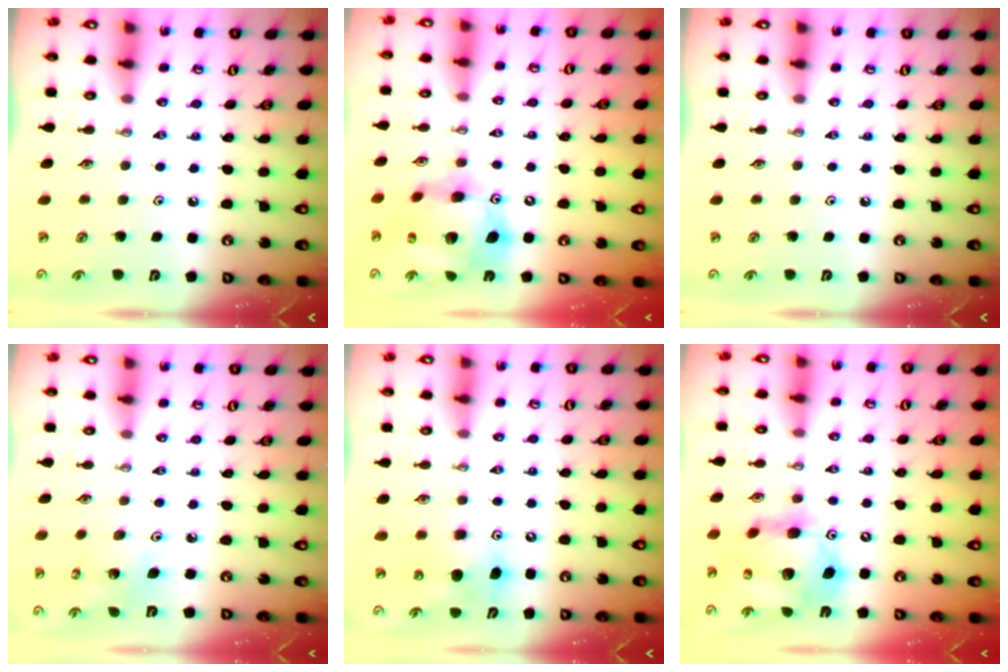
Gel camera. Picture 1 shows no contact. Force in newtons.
{"total": 16.7, "press": 16.6, "slide": 1.6}
{"total": 0.0}
{"total": 3.5, "press": 3.5, "slide": 0.3}
{"total": 8.7, "press": 8.7, "slide": 1.1}
{"total": 15.7, "press": 15.6, "slide": 1.7}